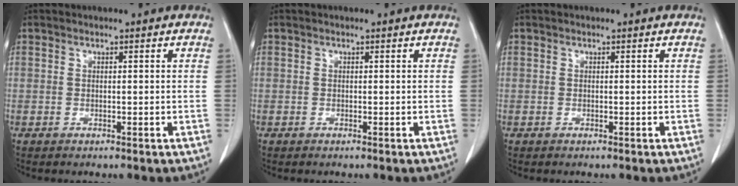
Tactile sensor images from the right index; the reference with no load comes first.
{"total": 0.0}
{"total": 0.0}